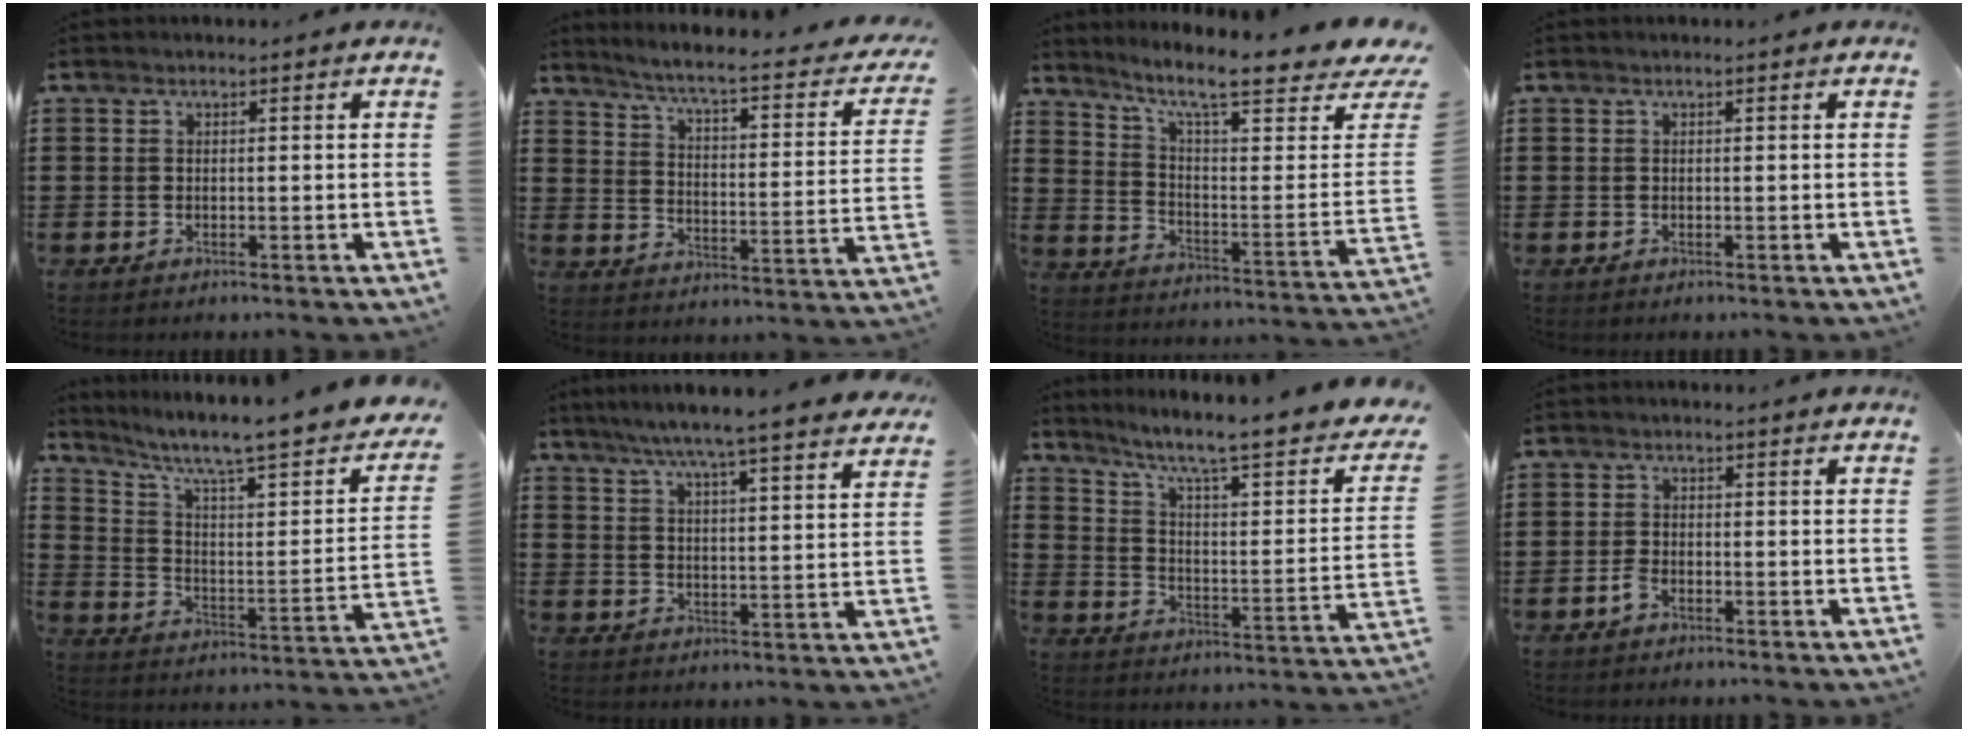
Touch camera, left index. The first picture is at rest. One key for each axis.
{"total": 4.7, "fx": 3.6, "fy": -0.4, "fz": 3.0, "tx": -0.077, "ty": -0.037, "tz": 0.049}
{"total": 9.5, "fx": 7.6, "fy": 0.6, "fz": 5.6, "tx": -0.124, "ty": -0.060, "tz": 0.122}
{"total": 0.0}
{"total": 6.7, "fx": 4.9, "fy": 0.8, "fz": 4.6, "tx": -0.103, "ty": -0.044, "tz": 0.070}
{"total": 6.3, "fx": 5.6, "fy": -0.8, "fz": 2.9, "tx": -0.077, "ty": -0.035, "tz": 0.093}
{"total": 6.5, "fx": 4.5, "fy": 0.4, "fz": 4.7, "tx": -0.103, "ty": -0.043, "tz": 0.062}
{"total": 2.1, "fx": -1.1, "fy": 1.1, "fz": 1.5, "tx": -0.044, "ty": -0.003, "tz": -0.025}